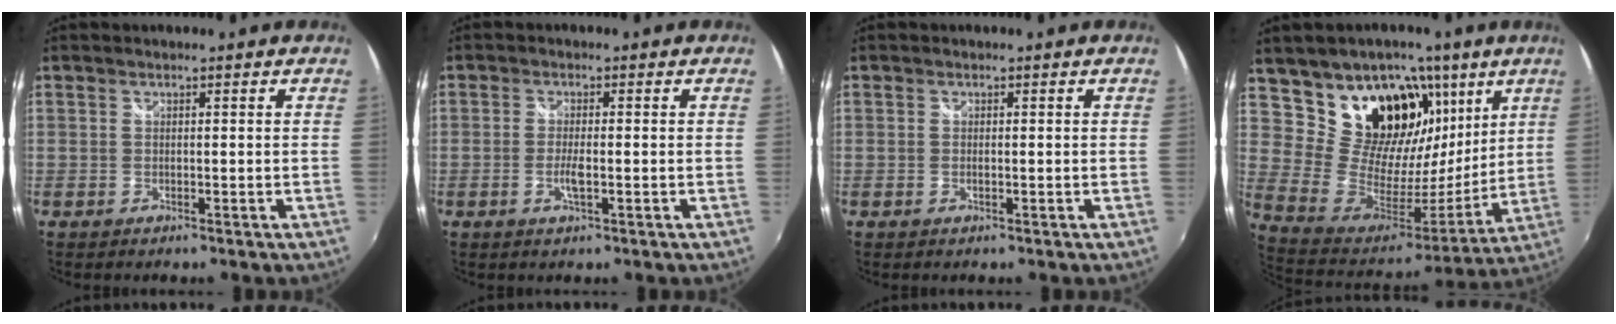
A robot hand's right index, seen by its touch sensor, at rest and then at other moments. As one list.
[{"total": 2.9, "force": [-1.0, 0.5, 2.7], "torque": [-0.054, -0.006, -0.018]}, {"total": 0.7, "force": [-0.3, 0.2, 0.7], "torque": [-0.014, -0.001, -0.005]}, {"total": 21.5, "force": [12.4, 14.5, 9.8], "torque": [-0.187, 0.002, 0.231]}]